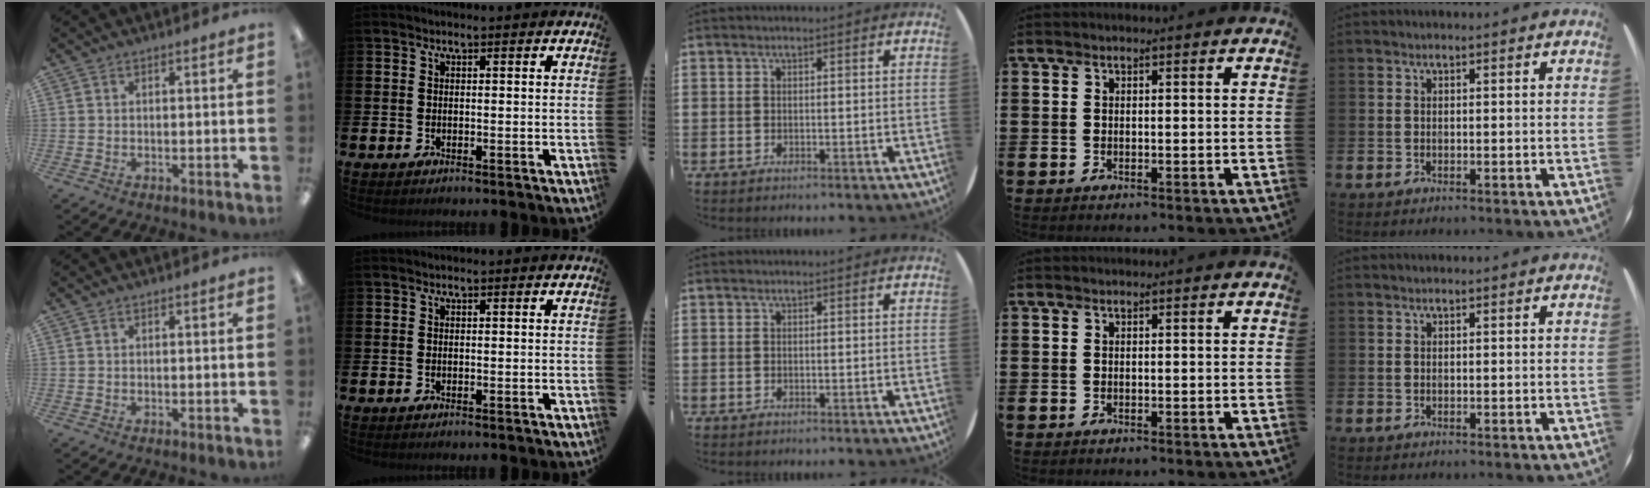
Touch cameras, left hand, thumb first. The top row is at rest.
{}